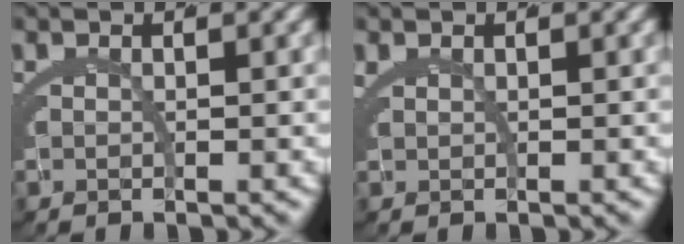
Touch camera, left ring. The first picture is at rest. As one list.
[{"total": 0.6, "force": [0.5, 0.3, 0.2], "torque": [-0.008, 0.000, 0.013]}]